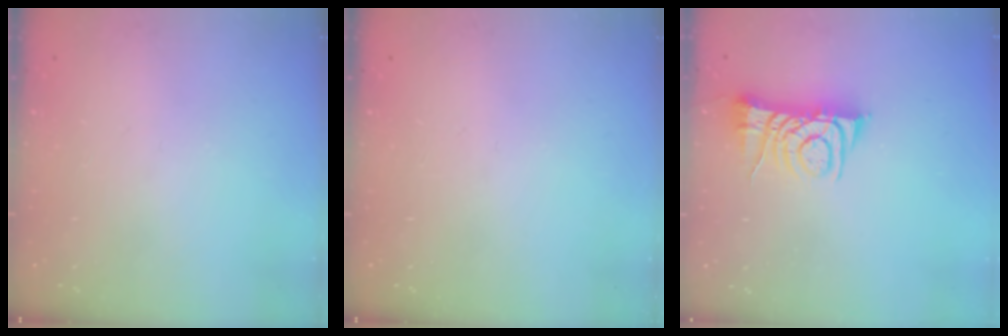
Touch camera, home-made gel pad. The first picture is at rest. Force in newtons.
{"total": 0.0}
{"total": 7.0, "press": 7.0, "slide": 0.9}